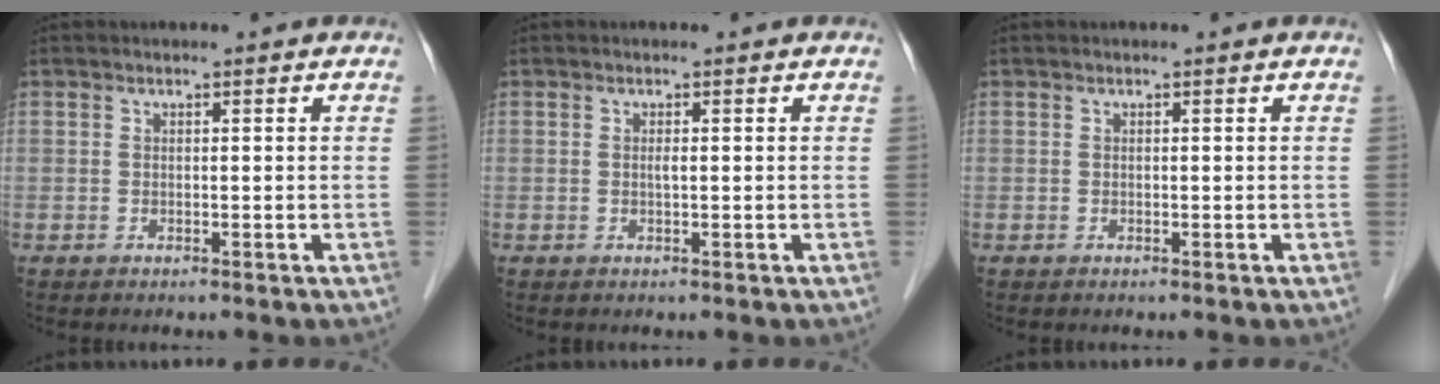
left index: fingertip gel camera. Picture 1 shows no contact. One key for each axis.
{"total": 0.6, "fx": -0.1, "fy": 0.0, "fz": 0.6, "tx": -0.014, "ty": -0.003, "tz": -0.002}
{"total": 0.0}